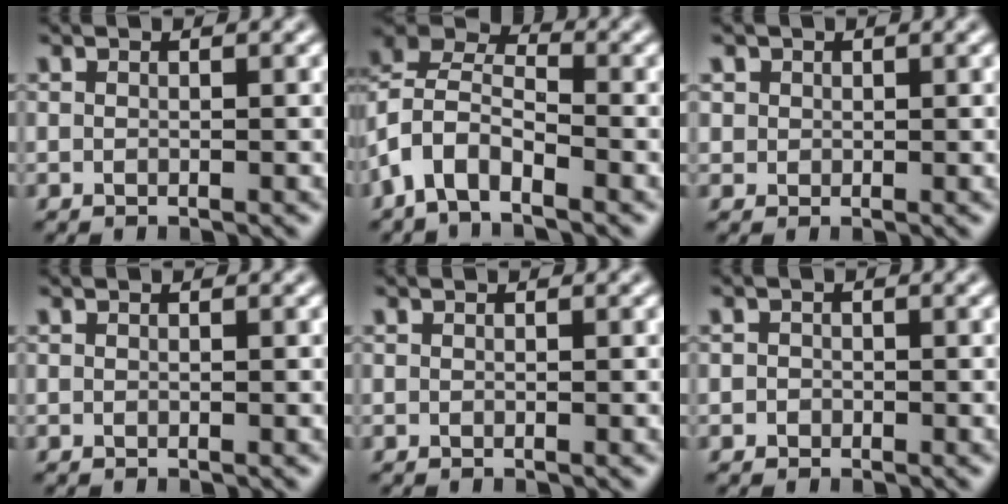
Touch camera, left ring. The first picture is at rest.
{"total": 6.6, "force": [-3.6, 3.4, 4.3], "torque": [-0.085, 0.005, -0.086]}
{"total": 1.1, "force": [0.5, 1.0, 0.1], "torque": [0.005, -0.005, 0.010]}
{"total": 0.0}
{"total": 0.0}
{"total": 0.8, "force": [-0.3, 0.7, 0.0], "torque": [0.006, -0.003, -0.006]}